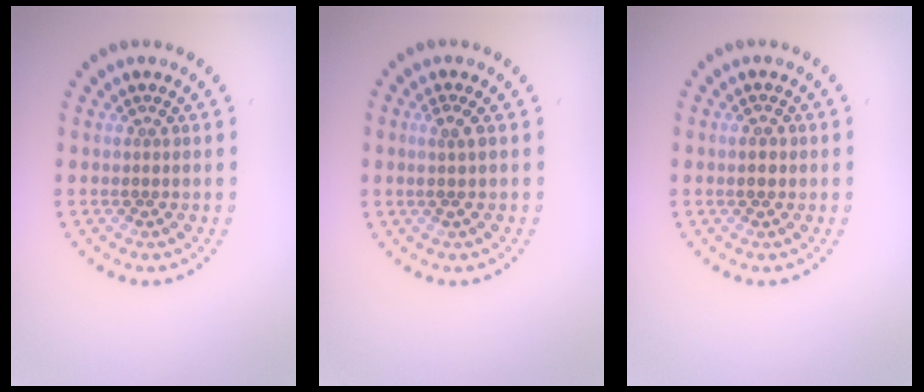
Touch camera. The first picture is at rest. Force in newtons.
{"total": 1.3, "press": 1.1, "slide": 0.7}
{"total": 1.5, "press": 1.5, "slide": 0.1}